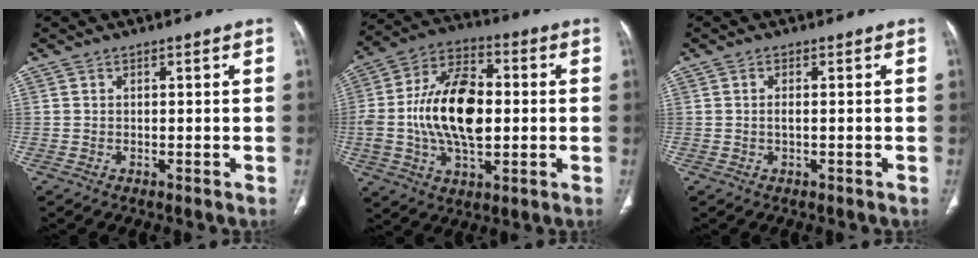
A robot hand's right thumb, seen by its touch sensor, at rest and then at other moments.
{"total": 18.6, "force": [-0.2, 10.4, 15.4], "torque": [-0.274, 0.021, -0.003]}
{"total": 1.2, "force": [0.0, 0.3, 1.2], "torque": [-0.027, -0.001, -0.003]}